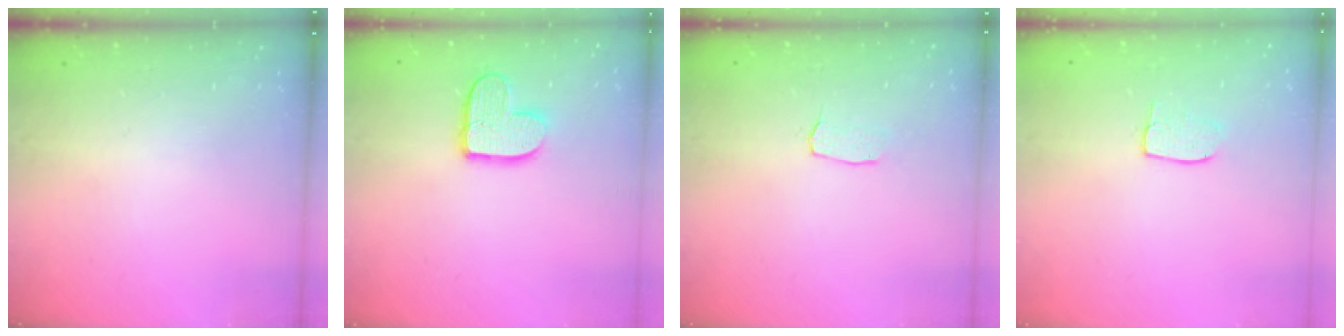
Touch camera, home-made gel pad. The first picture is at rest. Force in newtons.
{"total": 11.5, "press": 11.4, "slide": 1.0}
{"total": 2.9, "press": 2.9, "slide": 0.2}
{"total": 5.6, "press": 5.6, "slide": 0.3}